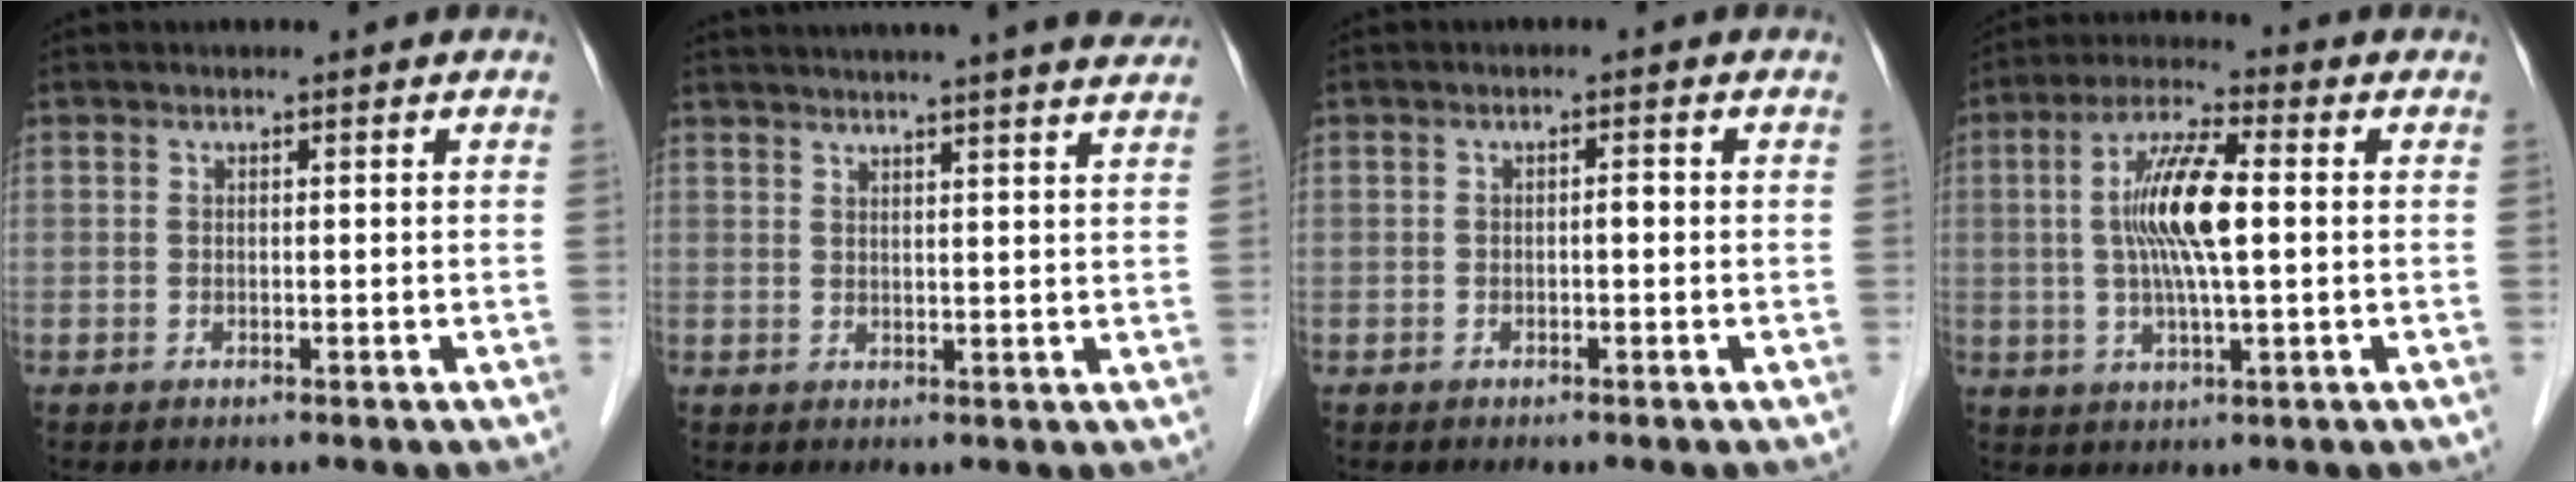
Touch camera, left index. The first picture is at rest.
{"total": 16.8, "force": [15.2, 0.0, 7.3], "torque": [-0.112, 0.008, 0.183]}
{"total": 1.0, "force": [-0.2, 0.4, 0.9], "torque": [-0.016, 0.004, -0.006]}
{"total": 10.0, "force": [0.7, 1.6, 9.9], "torque": [-0.200, 0.007, 0.008]}